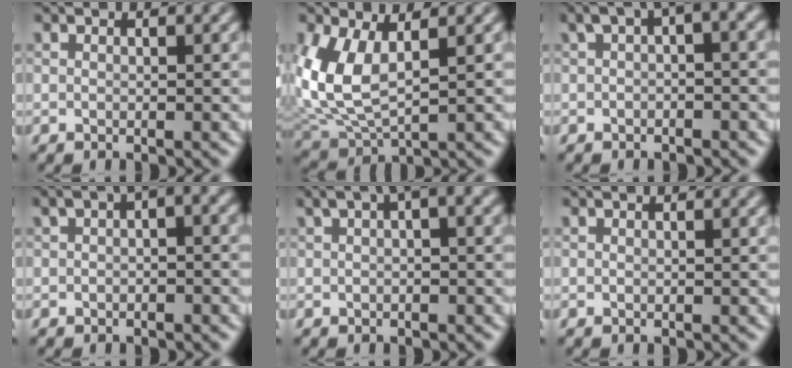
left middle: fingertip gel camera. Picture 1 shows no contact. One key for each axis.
{"total": 6.5, "fx": 1.5, "fy": 3.3, "fz": 5.4, "tx": -0.136, "ty": -0.007, "tz": 0.034}
{"total": 4.7, "fx": 1.9, "fy": 1.4, "fz": 4.0, "tx": -0.051, "ty": 0.020, "tz": 0.021}
{"total": 4.3, "fx": 1.5, "fy": 1.5, "fz": 3.7, "tx": -0.043, "ty": 0.017, "tz": 0.013}
{"total": 4.2, "fx": 2.1, "fy": 0.9, "fz": 3.5, "tx": -0.050, "ty": 0.018, "tz": 0.028}
{"total": 0.0}